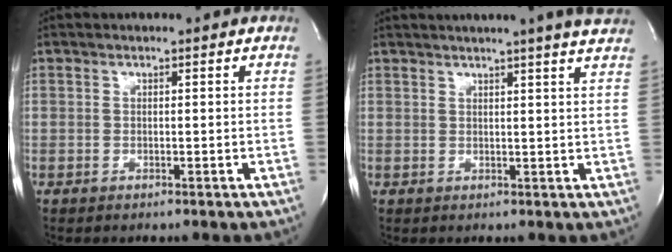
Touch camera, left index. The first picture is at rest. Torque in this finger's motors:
{"motor_torque": [0.58, -0.60, 0.46, 0.07]}